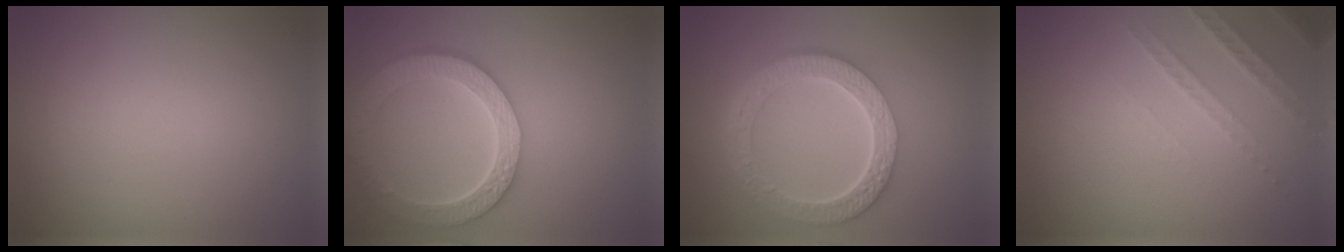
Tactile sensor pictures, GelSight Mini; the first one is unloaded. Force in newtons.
{"total": 6.5, "press": 5.1, "slide": 4.1}
{"total": 6.4, "press": 4.7, "slide": 4.2}
{"total": 2.2, "press": 2.1, "slide": 0.7}